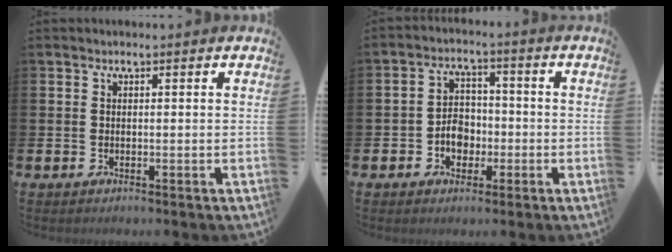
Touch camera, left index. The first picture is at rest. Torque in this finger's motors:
{"motor_torque": [0.65, -0.08, 0.10, 0.05]}